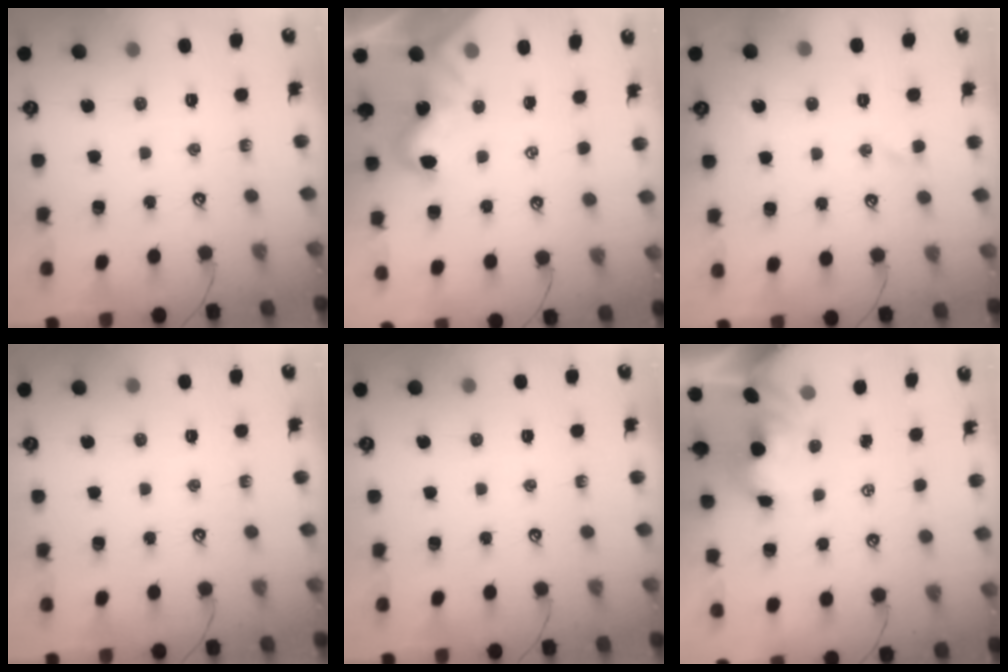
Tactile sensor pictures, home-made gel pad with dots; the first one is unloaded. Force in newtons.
{"total": 2.0, "press": 1.9, "slide": 0.5}
{"total": 0.9, "press": 0.8, "slide": 0.3}
{"total": 0.0}
{"total": 0.0}
{"total": 1.6, "press": 1.5, "slide": 0.7}